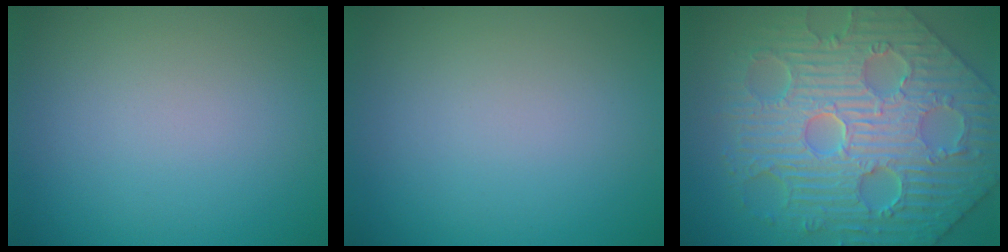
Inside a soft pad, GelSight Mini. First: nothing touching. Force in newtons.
{"total": 0.0}
{"total": 10.1, "press": 7.9, "slide": 6.2}